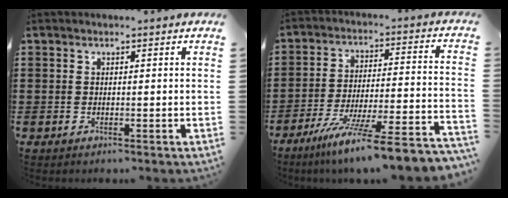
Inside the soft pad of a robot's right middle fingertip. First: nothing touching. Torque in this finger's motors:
{"motor_torque": [2.14, 0.00, 0.39, 0.21]}